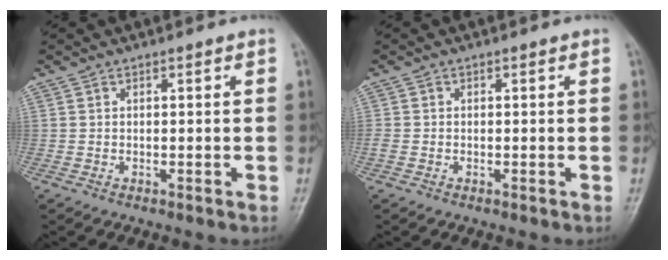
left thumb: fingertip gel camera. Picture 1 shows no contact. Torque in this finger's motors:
{"motor_torque": [0.21, 0.30, 0.05, -0.02, 0.02]}